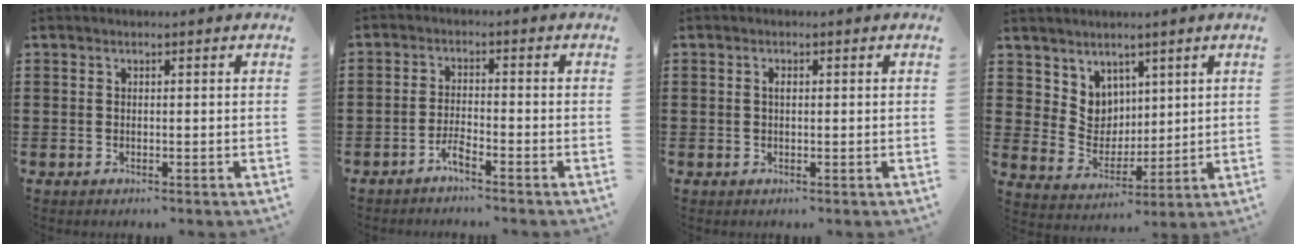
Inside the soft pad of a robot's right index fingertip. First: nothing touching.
{"total": 2.5, "force": [-2.1, 0.2, 1.3], "torque": [-0.033, 0.001, -0.043]}
{"total": 0.9, "force": [0.1, 0.3, 0.9], "torque": [-0.018, 0.000, 0.002]}
{"total": 5.8, "force": [3.6, 4.5, 0.4], "torque": [-0.039, -0.010, 0.071]}